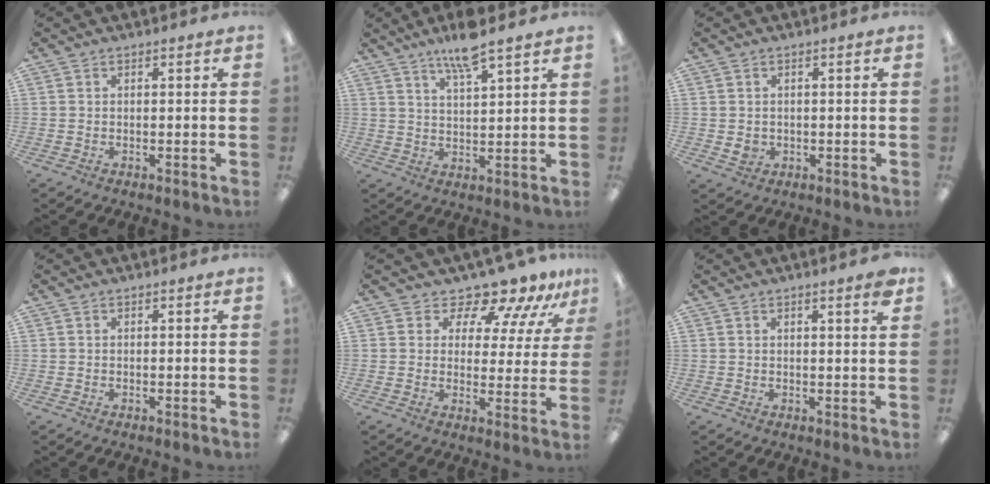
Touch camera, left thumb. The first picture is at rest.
{"total": 7.7, "force": [6.0, 1.1, 4.8], "torque": [-0.092, -0.026, 0.101]}
{"total": 2.2, "force": [0.3, 1.9, 1.1], "torque": [-0.012, -0.001, 0.004]}
{"total": 0.0}
{"total": 10.8, "force": [9.8, 3.6, 3.0], "torque": [-0.050, -0.086, 0.176]}
{"total": 2.8, "force": [2.0, -0.1, 1.9], "torque": [-0.026, -0.011, 0.031]}